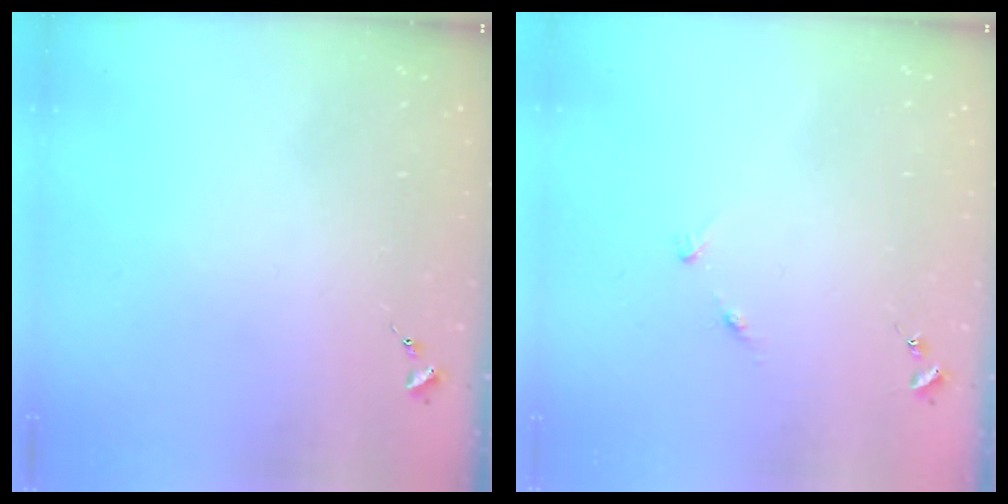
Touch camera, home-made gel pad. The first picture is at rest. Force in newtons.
{"total": 5.1, "press": 5.1, "slide": 0.6}